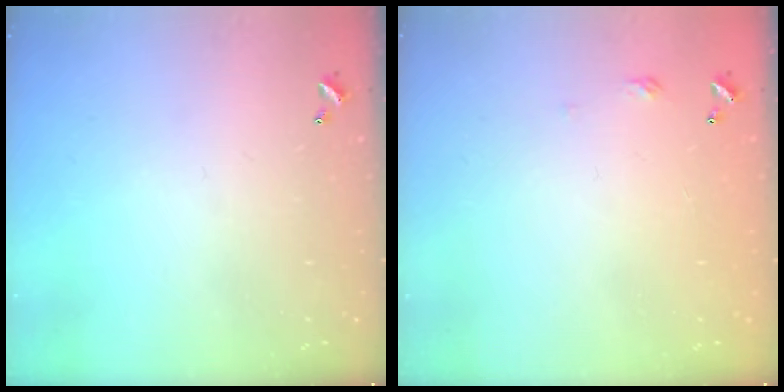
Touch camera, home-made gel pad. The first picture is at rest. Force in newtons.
{"total": 2.7, "press": 2.6, "slide": 0.4}